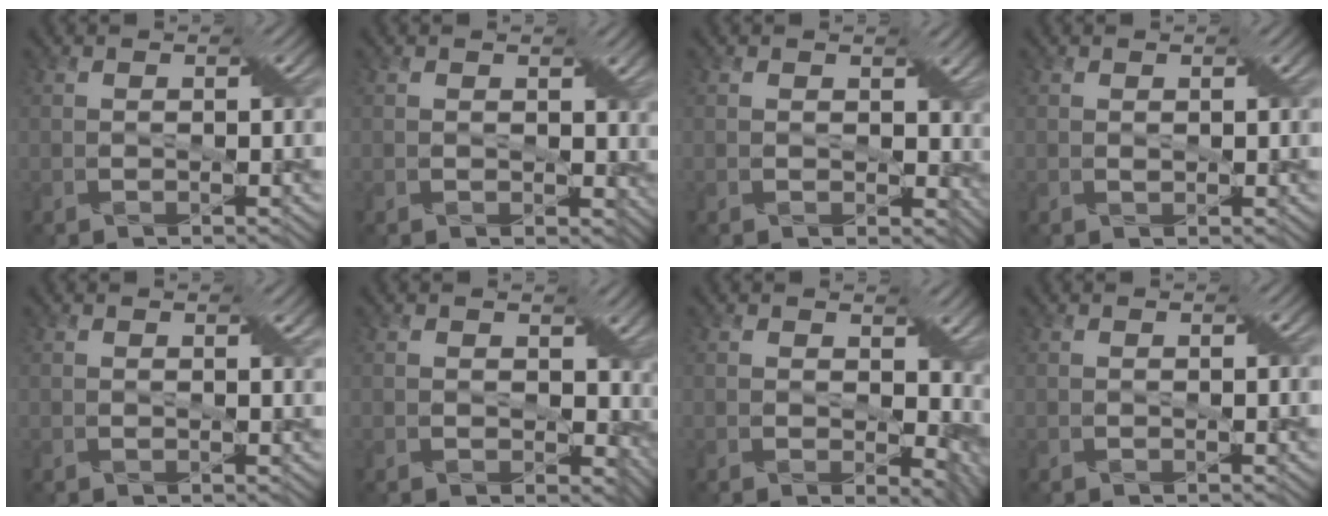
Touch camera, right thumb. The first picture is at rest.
{"total": 2.6, "force": [0.8, 2.2, 1.1], "torque": [-0.017, -0.010, 0.010]}
{"total": 3.9, "force": [0.9, 3.1, 2.1], "torque": [-0.029, -0.011, 0.011]}
{"total": 0.5, "force": [0.3, 0.4, 0.2], "torque": [-0.006, -0.001, 0.006]}
{"total": 0.9, "force": [0.6, 0.4, 0.5], "torque": [-0.008, -0.003, 0.012]}
{"total": 6.0, "force": [0.8, 4.5, 3.8], "torque": [-0.051, -0.014, 0.007]}
{"total": 8.3, "force": [1.4, 5.5, 6.1], "torque": [-0.077, -0.023, 0.029]}
{"total": 0.0}